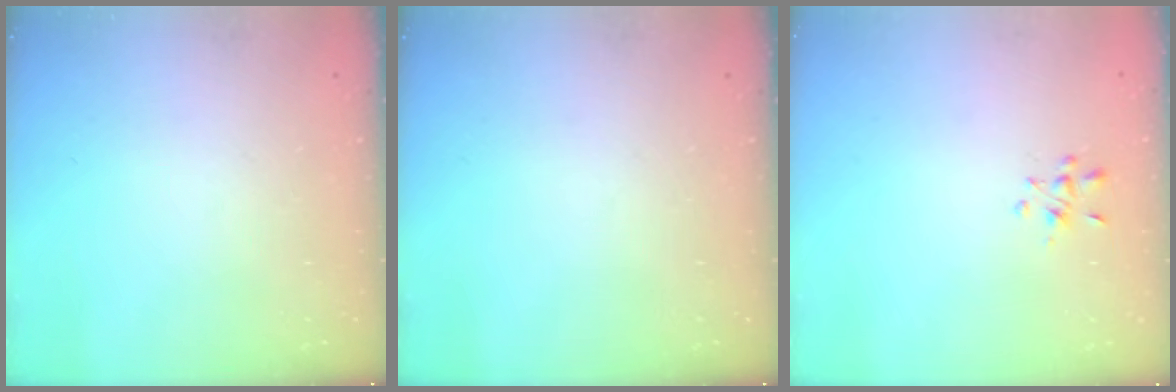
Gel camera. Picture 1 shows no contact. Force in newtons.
{"total": 0.0}
{"total": 2.1, "press": 2.0, "slide": 0.7}